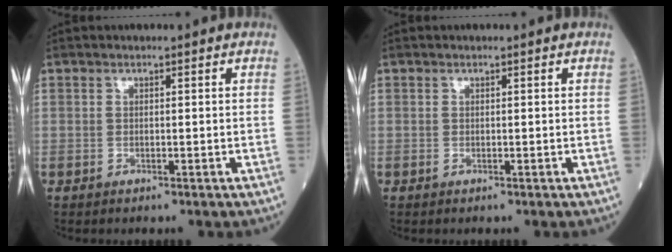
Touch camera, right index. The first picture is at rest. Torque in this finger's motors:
{"motor_torque": [0.00, 0.00, 0.00, 0.00]}